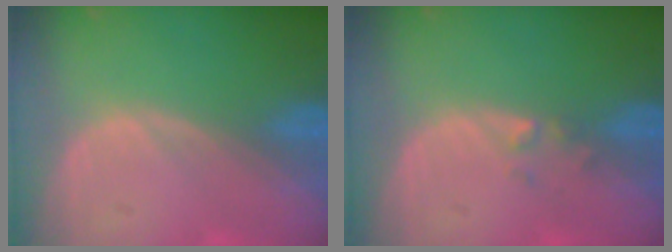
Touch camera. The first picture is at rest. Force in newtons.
{"total": 1.3, "press": 1.0, "slide": 0.8}